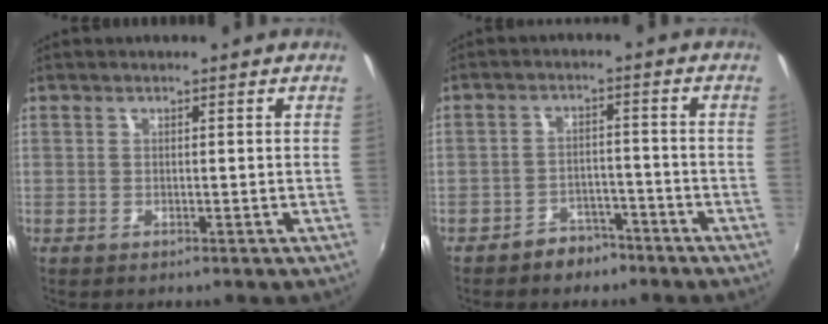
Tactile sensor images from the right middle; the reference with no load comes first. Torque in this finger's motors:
{"motor_torque": [0.44, -0.61, 0.00, 0.03]}